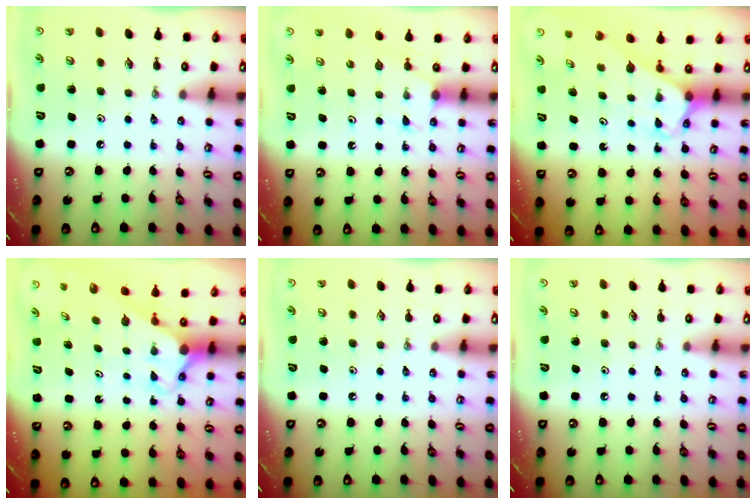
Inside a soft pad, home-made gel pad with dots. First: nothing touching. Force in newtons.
{"total": 2.9, "press": 2.9, "slide": 0.3}
{"total": 2.5, "press": 2.5, "slide": 0.2}
{"total": 2.8, "press": 2.8, "slide": 0.2}
{"total": 0.0}
{"total": 0.0}